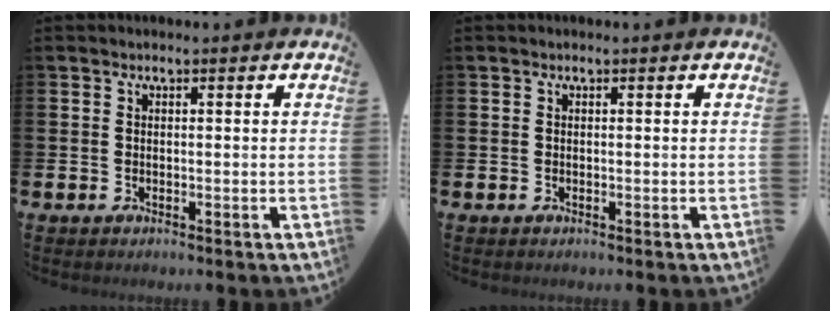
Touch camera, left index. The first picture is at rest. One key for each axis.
{"total": 0.0}